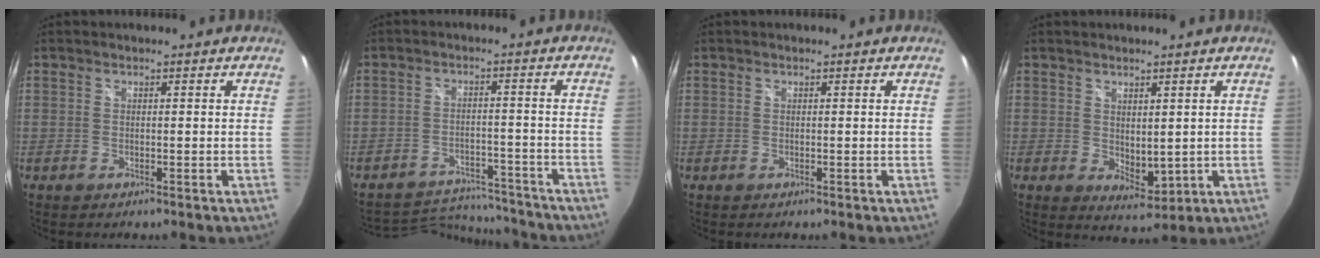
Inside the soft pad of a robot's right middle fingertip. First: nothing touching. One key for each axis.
{"total": 13.3, "fx": -12.5, "fy": 3.3, "fz": 2.8, "tx": -0.069, "ty": 0.020, "tz": -0.168}
{"total": 0.0}
{"total": 3.6, "fx": 1.3, "fy": 2.0, "fz": 2.7, "tx": -0.036, "ty": -0.012, "tz": 0.027}